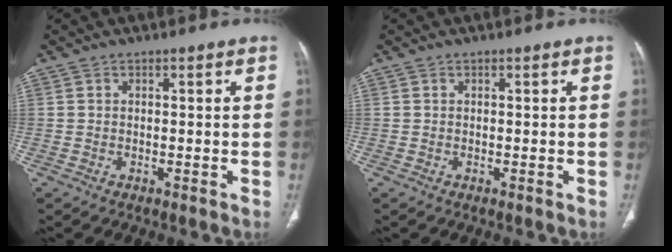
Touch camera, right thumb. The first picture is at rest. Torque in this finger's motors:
{"motor_torque": [-0.12, 0.12, -0.02, 0.01, 0.03]}